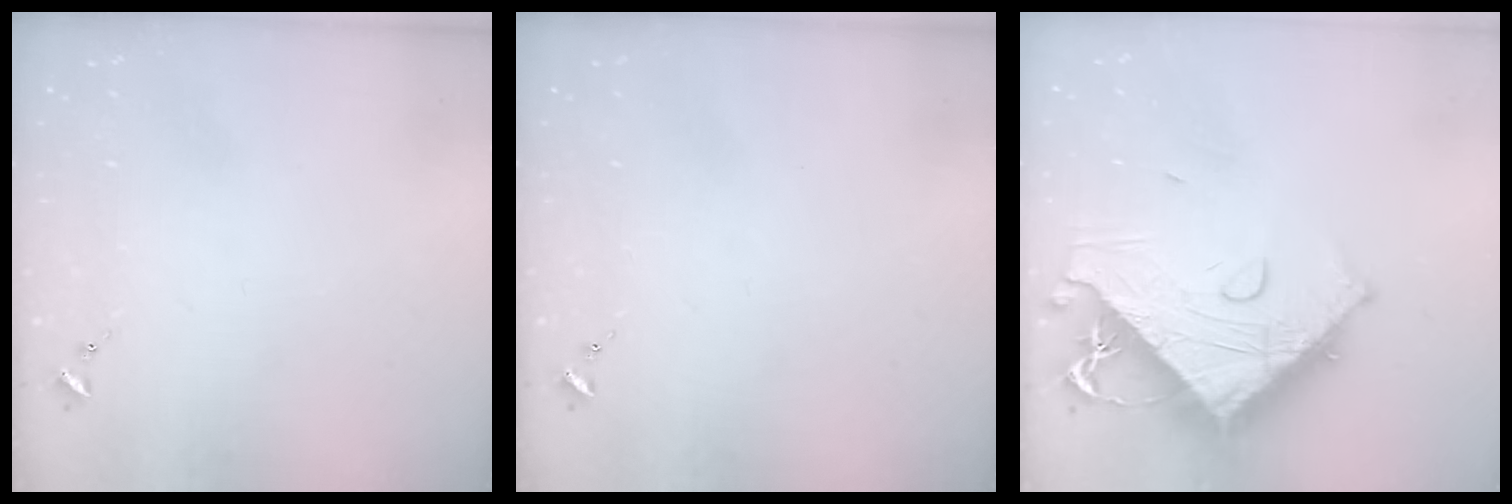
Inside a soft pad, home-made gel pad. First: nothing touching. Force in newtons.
{"total": 0.0}
{"total": 20.0, "press": 19.9, "slide": 2.3}